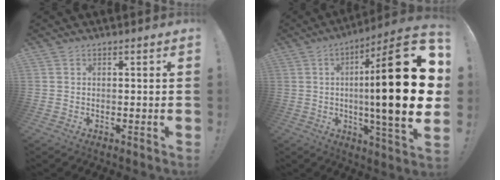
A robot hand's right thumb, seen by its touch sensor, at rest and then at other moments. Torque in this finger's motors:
{"motor_torque": [1.61, 3.40, 2.08, -0.69, 0.34]}